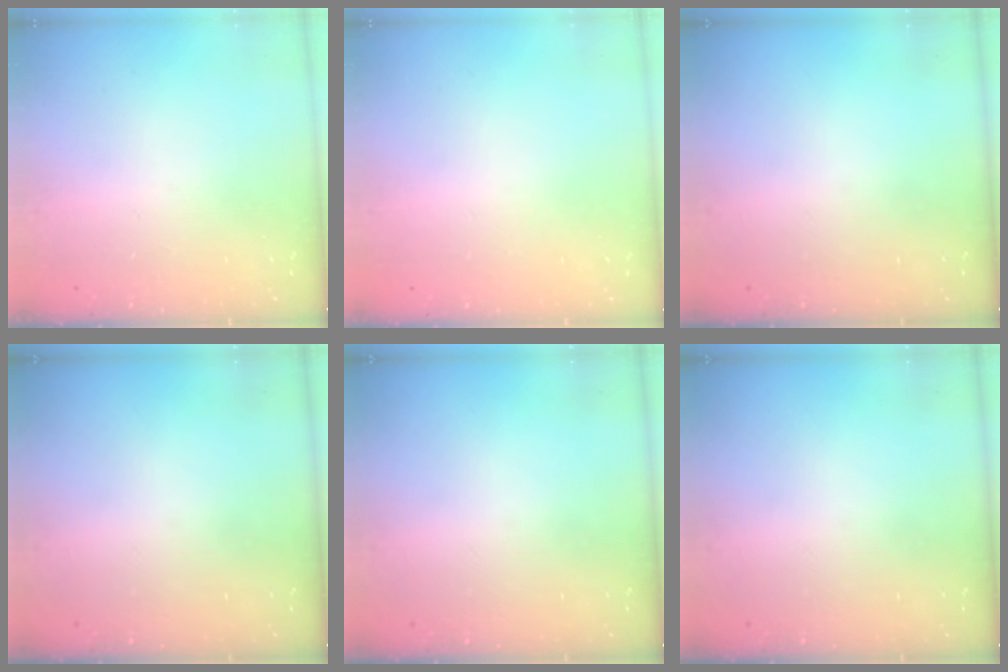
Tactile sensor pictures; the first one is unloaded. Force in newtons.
{"total": 2.5, "press": 2.5, "slide": 0.2}
{"total": 0.0}
{"total": 0.0}
{"total": 0.0}
{"total": 0.0}